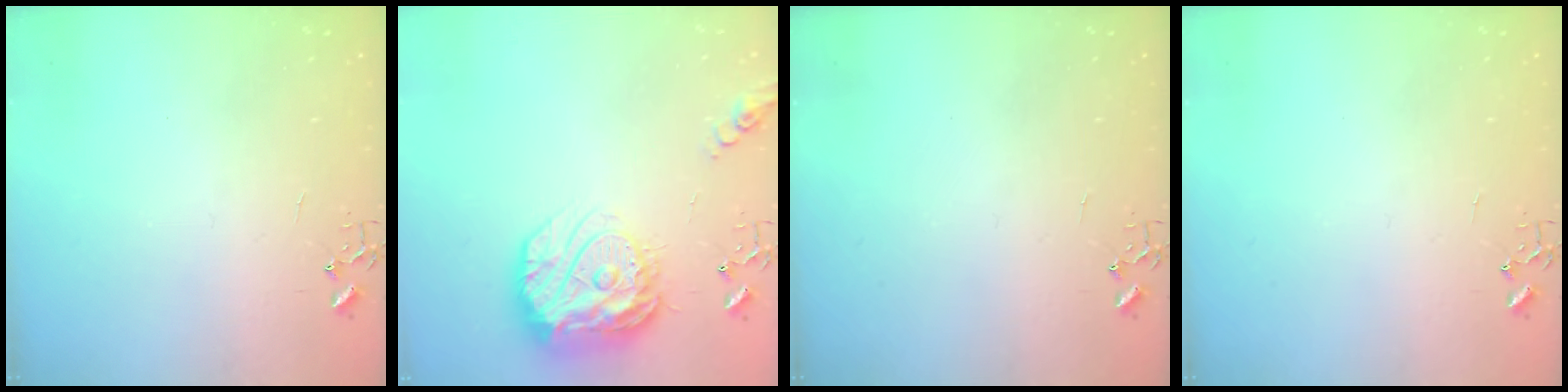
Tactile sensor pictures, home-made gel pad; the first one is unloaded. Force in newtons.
{"total": 18.2, "press": 18.1, "slide": 1.7}
{"total": 0.0}
{"total": 0.0}